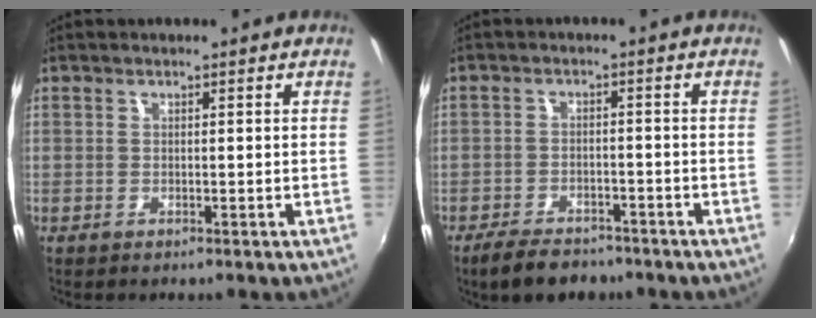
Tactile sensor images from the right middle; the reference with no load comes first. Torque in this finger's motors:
{"motor_torque": [1.01, -1.13, 0.25, 0.08]}